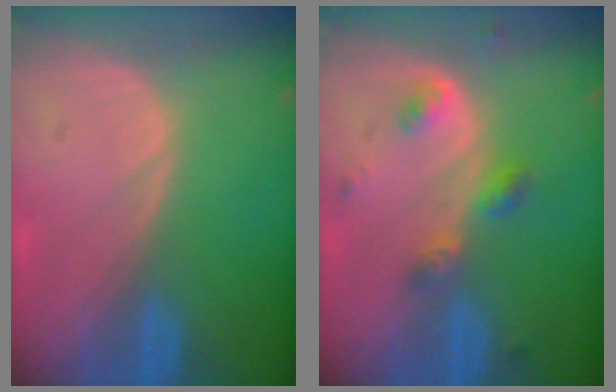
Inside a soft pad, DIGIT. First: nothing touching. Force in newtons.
{"total": 4.4, "press": 4.0, "slide": 1.9}